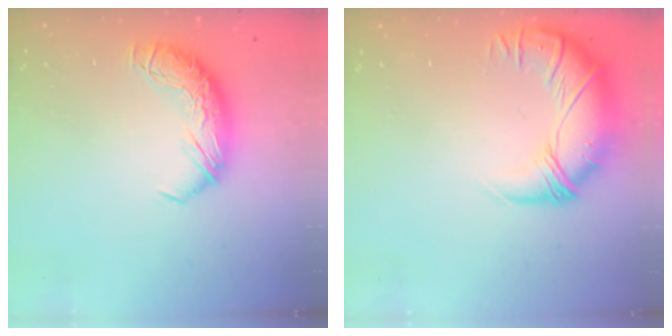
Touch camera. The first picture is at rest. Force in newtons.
{"total": 3.5, "press": 1.3, "slide": 3.3}